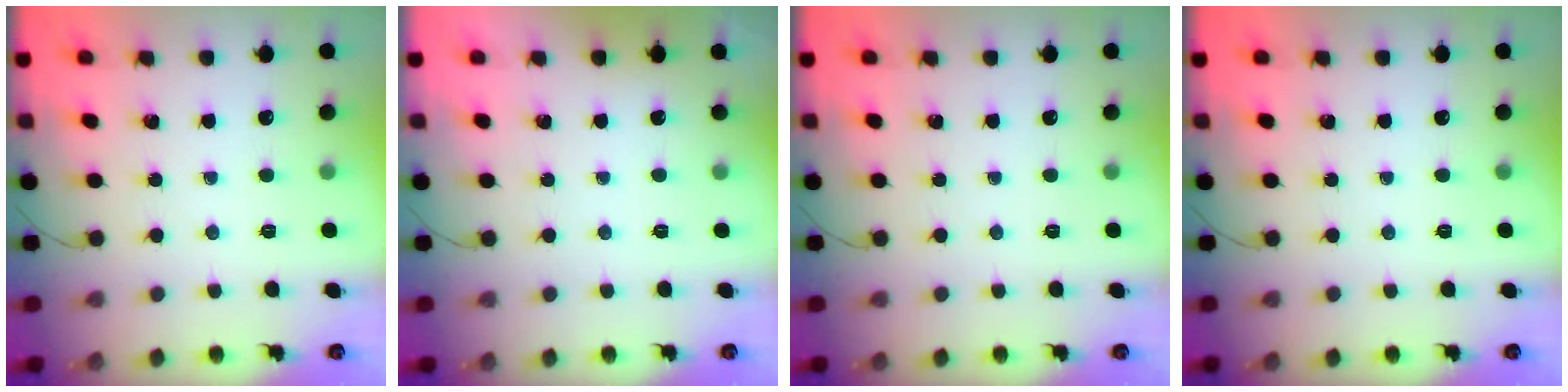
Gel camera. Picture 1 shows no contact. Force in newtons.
{"total": 1.9, "press": 1.9, "slide": 0.3}
{"total": 0.0}
{"total": 0.0}